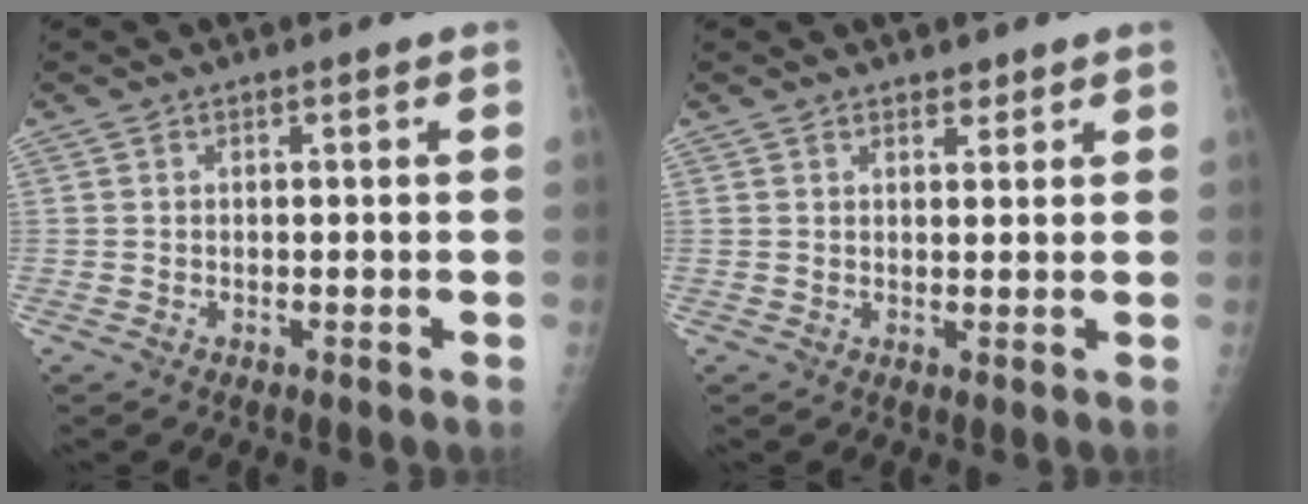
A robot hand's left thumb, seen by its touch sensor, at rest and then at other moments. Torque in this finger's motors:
{"motor_torque": [0.13, 0.10, 0.01, 0.02, -0.06]}